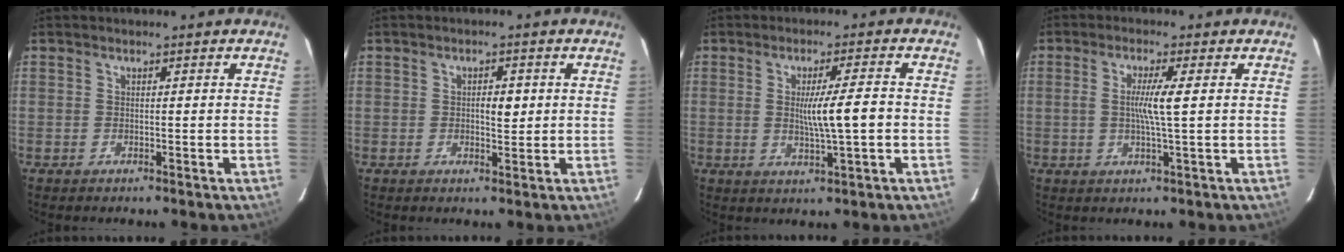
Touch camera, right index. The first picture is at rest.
{"total": 2.7, "force": [0.3, 1.2, 2.4], "torque": [-0.036, 0.001, 0.004]}
{"total": 6.6, "force": [-0.3, -0.1, 6.6], "torque": [-0.109, -0.005, -0.002]}
{"total": 5.0, "force": [0.4, -0.7, 4.9], "torque": [-0.094, -0.005, 0.006]}